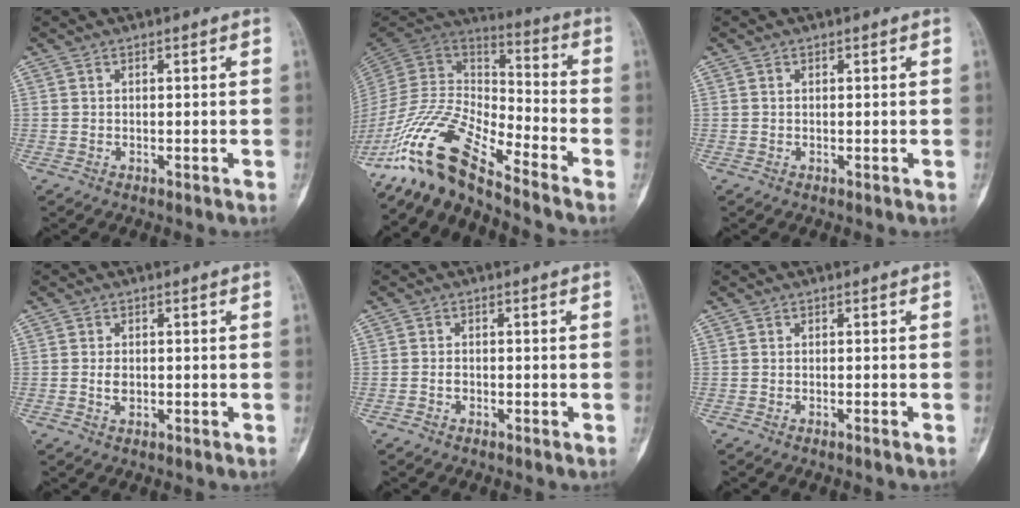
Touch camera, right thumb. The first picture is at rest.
{"total": 16.3, "force": [-13.0, 3.3, 9.2], "torque": [-0.177, 0.079, -0.256]}
{"total": 0.0}
{"total": 2.0, "force": [-0.5, 1.2, 1.5], "torque": [-0.026, 0.004, -0.010]}
{"total": 1.2, "force": [-0.8, 0.7, 0.6], "torque": [-0.009, 0.007, -0.016]}
{"total": 0.9, "force": [-0.7, -0.3, 0.5], "torque": [-0.011, 0.007, -0.010]}